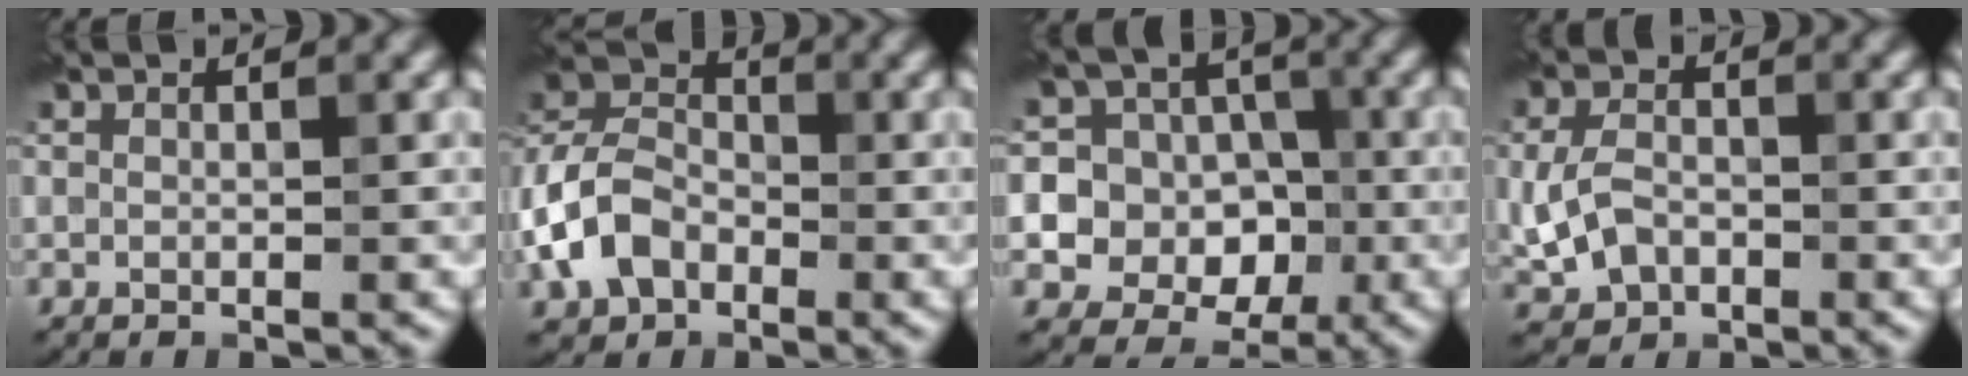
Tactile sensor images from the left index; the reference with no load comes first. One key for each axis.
{"total": 6.8, "fx": -2.6, "fy": 4.9, "fz": 3.9, "tx": -0.085, "ty": 0.010, "tz": -0.067}
{"total": 12.1, "fx": -1.3, "fy": 11.6, "fz": 3.1, "tx": -0.100, "ty": 0.024, "tz": -0.040}
{"total": 3.9, "fx": -0.8, "fy": 2.8, "fz": 2.5, "tx": -0.060, "ty": -0.004, "tz": -0.019}